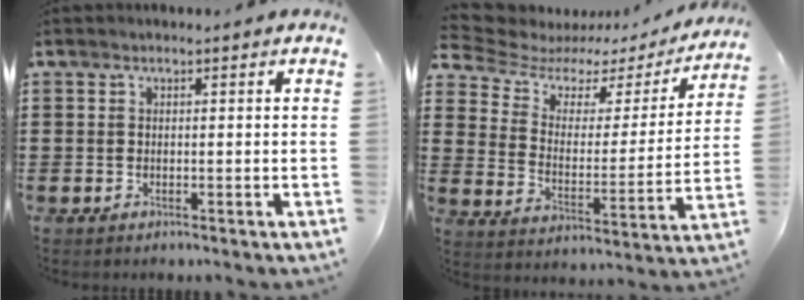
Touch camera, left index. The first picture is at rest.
{"total": 5.6, "force": [4.3, 3.0, 2.0], "torque": [-0.068, -0.022, 0.071]}